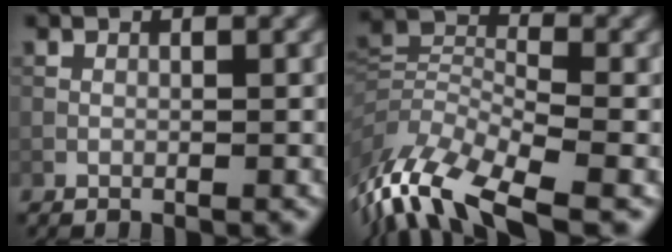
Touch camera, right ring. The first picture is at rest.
{"total": 10.9, "force": [-7.0, 3.7, 7.5], "torque": [-0.150, -0.005, -0.142]}